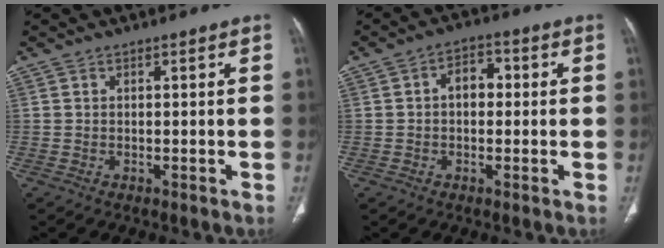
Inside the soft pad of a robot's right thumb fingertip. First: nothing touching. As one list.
[{"total": 4.9, "force": [0.2, 3.4, 3.6], "torque": [-0.043, 0.020, -0.005]}]